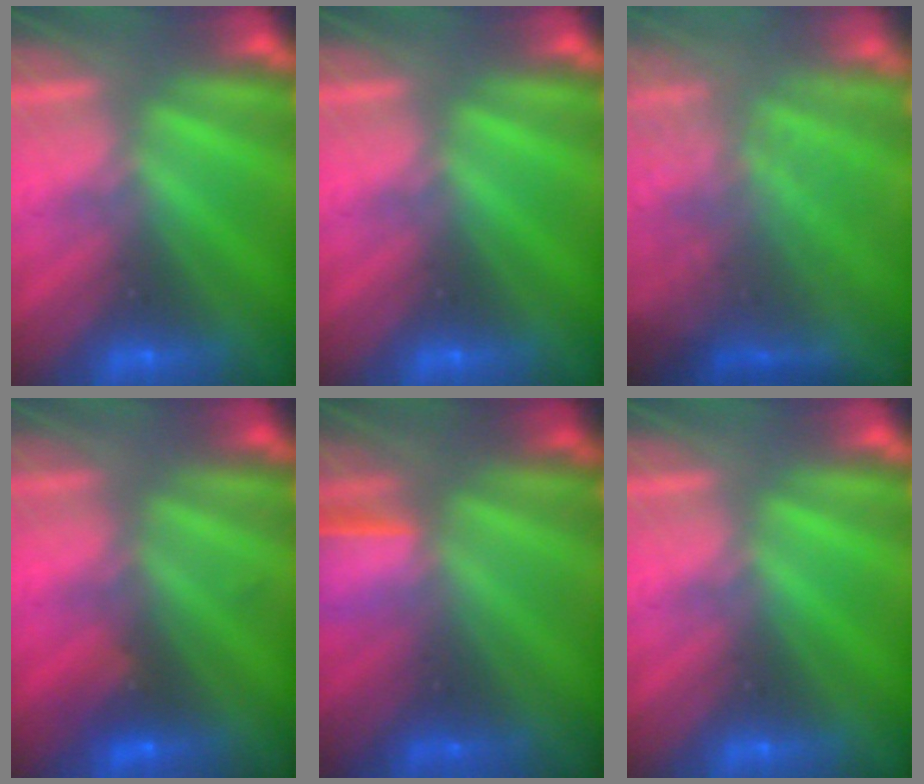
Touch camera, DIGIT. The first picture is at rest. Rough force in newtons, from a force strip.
{"total": 0.0}
{"total": 7.2}
{"total": 2.3}
{"total": 1.6}
{"total": 0.0}